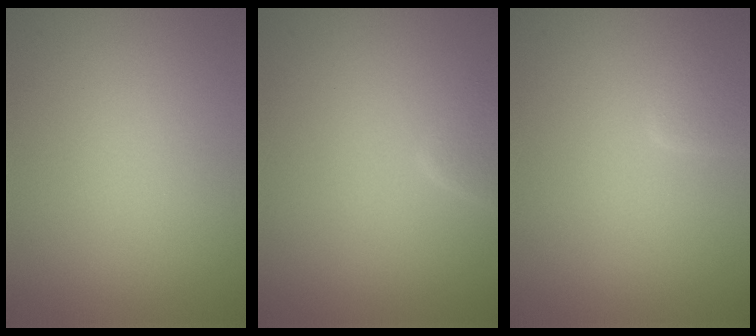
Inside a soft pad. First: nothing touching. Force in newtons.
{"total": 1.9, "press": 1.9, "slide": 0.1}
{"total": 1.9, "press": 1.9, "slide": 0.1}